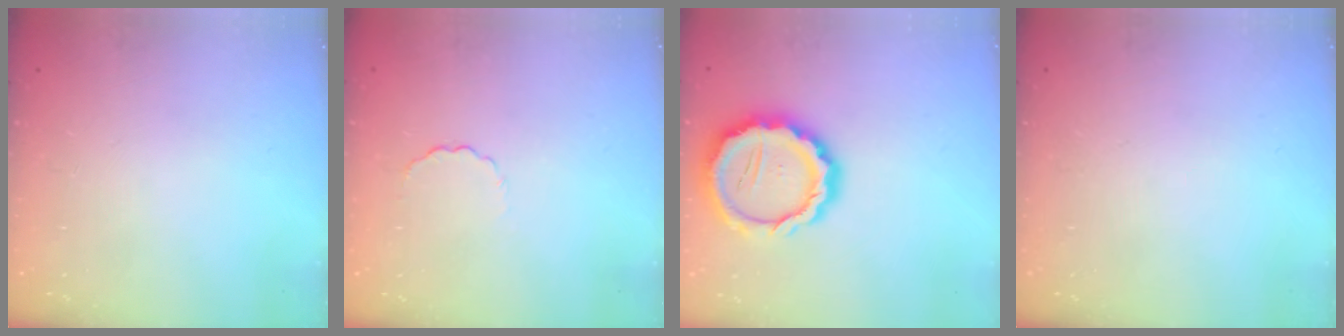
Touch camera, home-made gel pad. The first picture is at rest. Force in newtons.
{"total": 2.4, "press": 2.2, "slide": 0.9}
{"total": 15.8, "press": 15.5, "slide": 3.2}
{"total": 0.0}